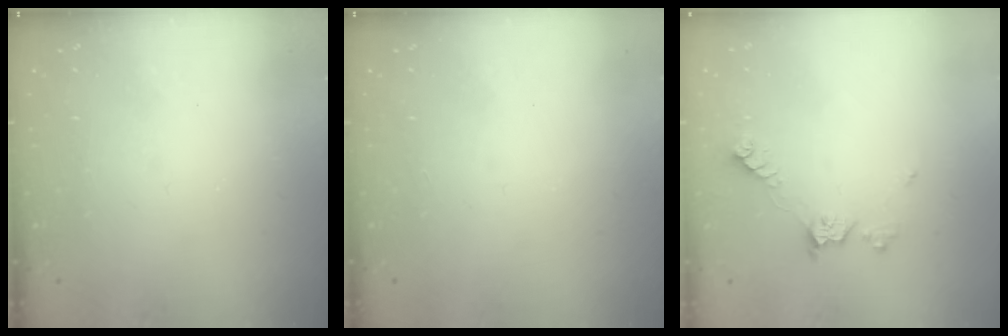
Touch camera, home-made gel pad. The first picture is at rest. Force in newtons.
{"total": 0.0}
{"total": 8.8, "press": 8.8, "slide": 0.4}